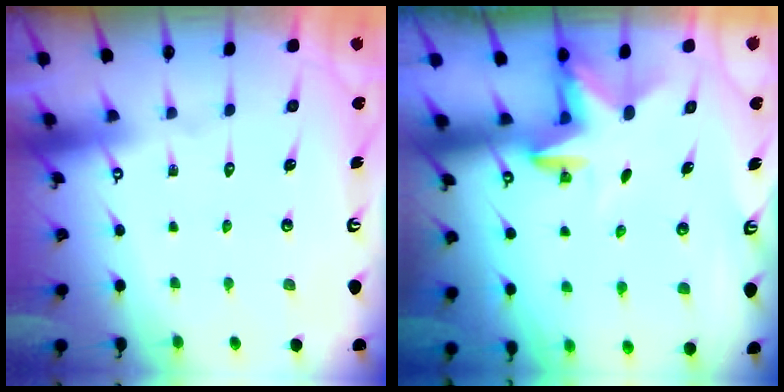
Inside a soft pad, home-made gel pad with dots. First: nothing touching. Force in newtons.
{"total": 2.9, "press": 2.9, "slide": 0.1}